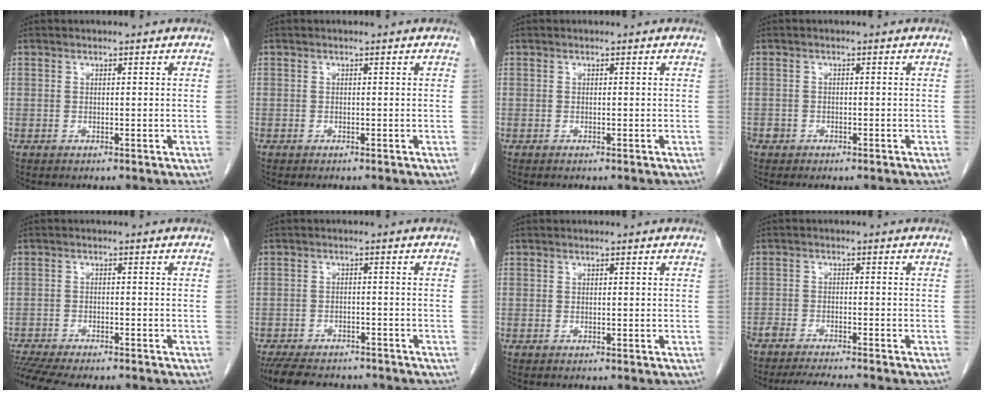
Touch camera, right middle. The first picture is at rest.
{"total": 0.0}
{"total": 0.0}
{"total": 1.6, "force": [-1.1, 1.0, 0.3], "torque": [-0.007, 0.003, -0.018]}
{"total": 12.2, "force": [-10.7, 2.3, 5.5], "torque": [-0.094, -0.006, -0.154]}
{"total": 12.8, "force": [-10.9, 4.3, 5.1], "torque": [-0.104, -0.005, -0.150]}
{"total": 0.0}
{"total": 7.9, "force": [-7.2, 0.4, 3.1], "torque": [-0.041, -0.013, -0.115]}